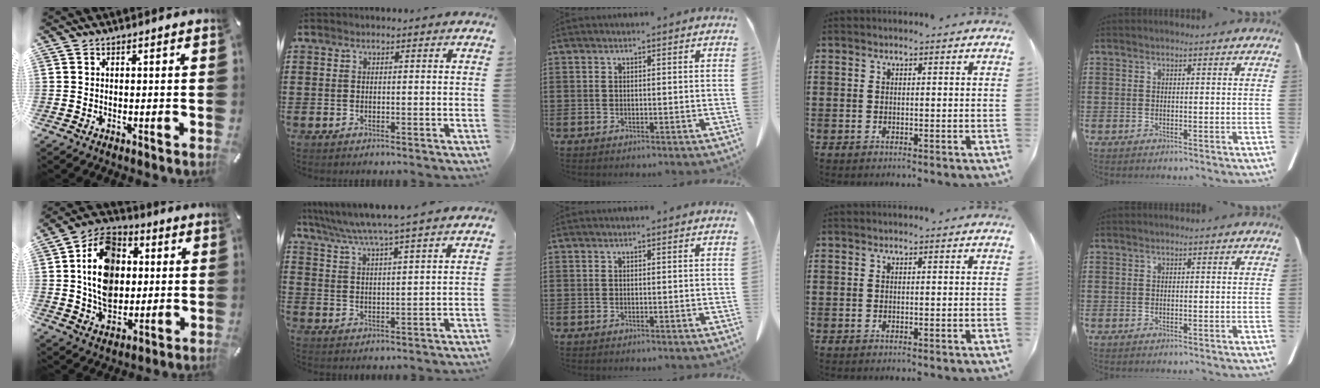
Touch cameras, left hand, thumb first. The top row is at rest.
{"thumb": {"total": 15.6, "force": [1.5, 12.2, 9.5], "torque": [-0.182, 0.019, 0.029]}, "index": {"total": 5.8, "force": [5.1, -1.0, 2.5], "torque": [-0.069, -0.033, 0.085]}}